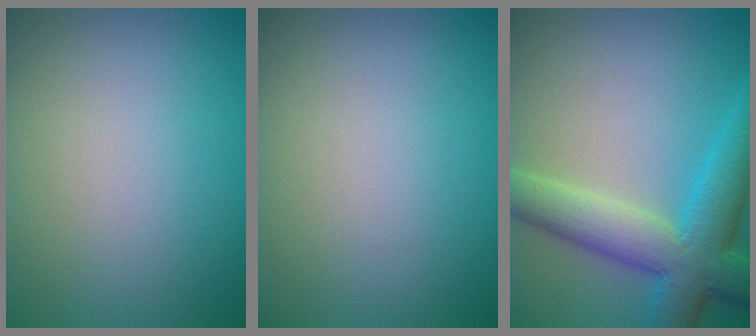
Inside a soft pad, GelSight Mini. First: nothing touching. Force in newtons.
{"total": 0.0}
{"total": 8.2, "press": 8.1, "slide": 0.6}